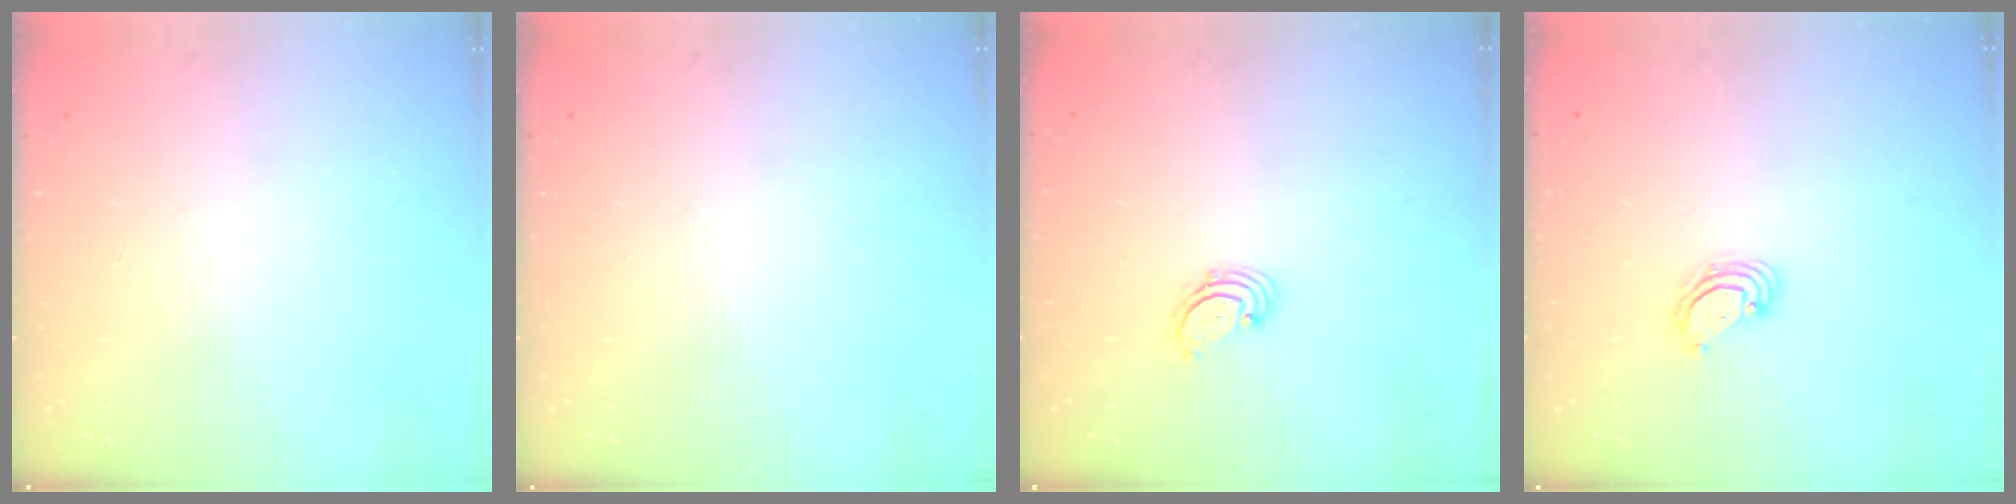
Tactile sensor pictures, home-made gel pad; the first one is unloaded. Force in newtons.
{"total": 0.0}
{"total": 1.7, "press": 1.7, "slide": 0.2}
{"total": 3.4, "press": 3.4, "slide": 0.2}